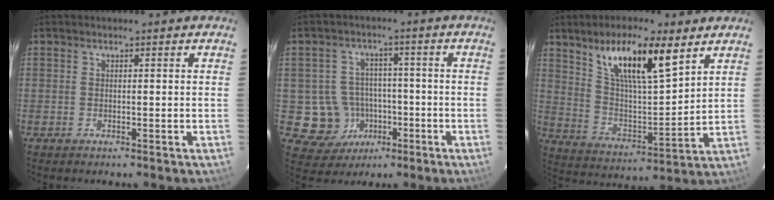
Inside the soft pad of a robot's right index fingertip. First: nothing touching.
{"total": 9.1, "force": [-2.7, 8.6, 1.5], "torque": [-0.052, 0.029, -0.023]}
{"total": 15.8, "force": [9.2, 3.8, 12.2], "torque": [-0.211, 0.009, 0.170]}